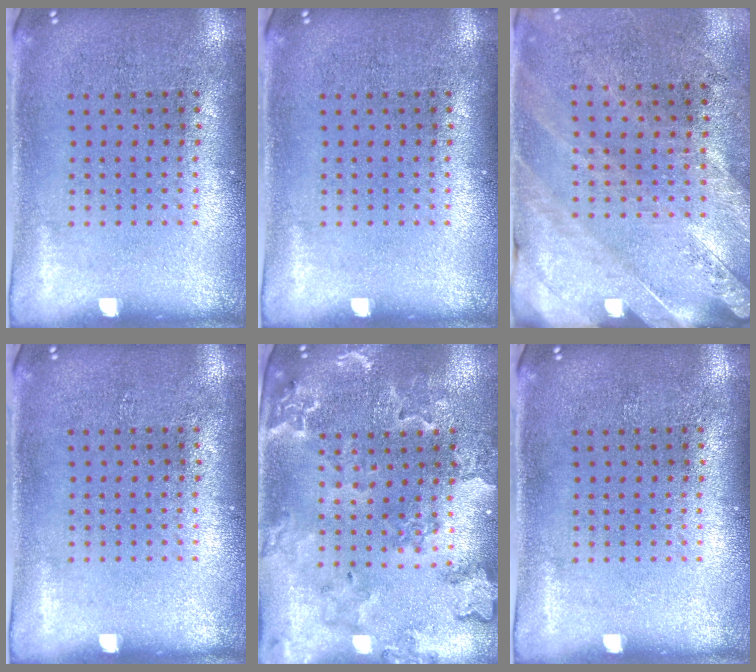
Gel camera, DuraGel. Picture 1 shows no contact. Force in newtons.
{"total": 0.0}
{"total": 2.5, "press": 2.2, "slide": 1.2}
{"total": 0.0}
{"total": 1.9, "press": 1.9, "slide": 0.3}
{"total": 0.0}